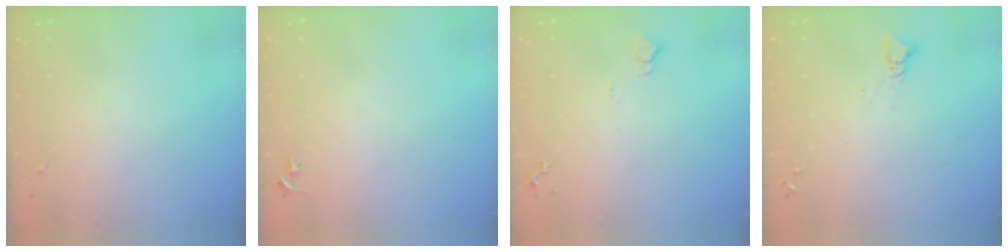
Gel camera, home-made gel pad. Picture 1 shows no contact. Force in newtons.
{"total": 2.3, "press": 2.3, "slide": 0.2}
{"total": 5.1, "press": 5.1, "slide": 0.5}
{"total": 2.3, "press": 2.3, "slide": 0.1}